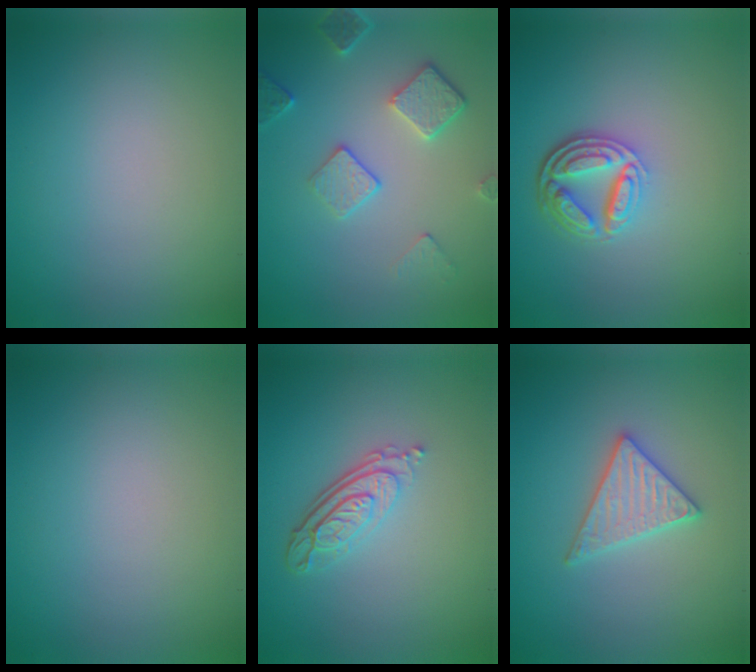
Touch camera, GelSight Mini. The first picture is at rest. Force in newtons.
{"total": 3.7, "press": 3.1, "slide": 1.9}
{"total": 4.6, "press": 3.5, "slide": 3.0}
{"total": 0.0}
{"total": 4.0, "press": 2.9, "slide": 2.7}
{"total": 3.3, "press": 3.3, "slide": 0.5}